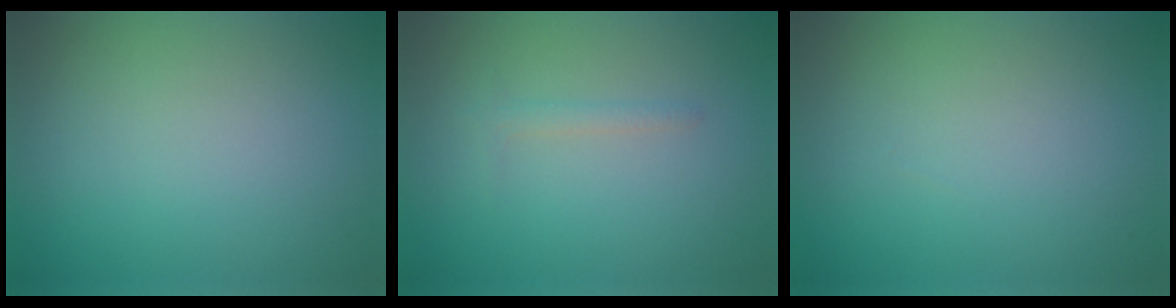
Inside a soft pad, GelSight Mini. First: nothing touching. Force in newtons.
{"total": 0.9, "press": 0.9, "slide": 0.0}
{"total": 0.0}